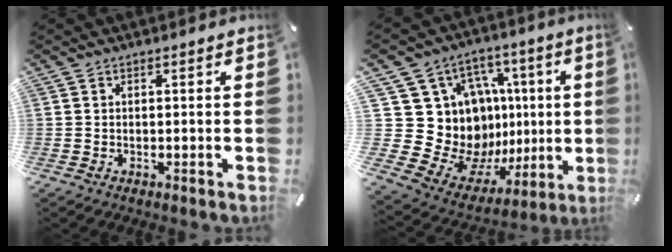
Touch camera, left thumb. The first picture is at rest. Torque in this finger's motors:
{"motor_torque": [0.79, 0.18, 0.34, 0.00, 0.03]}